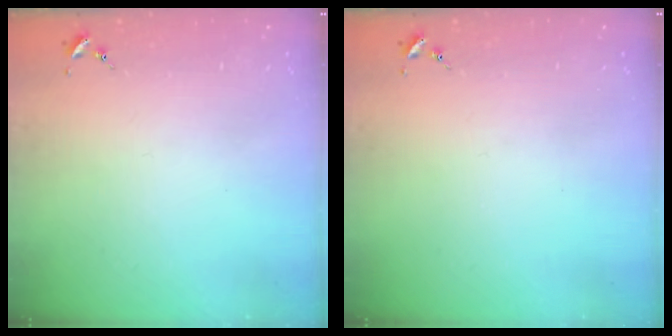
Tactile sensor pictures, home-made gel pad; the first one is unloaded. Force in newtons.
{"total": 0.0}